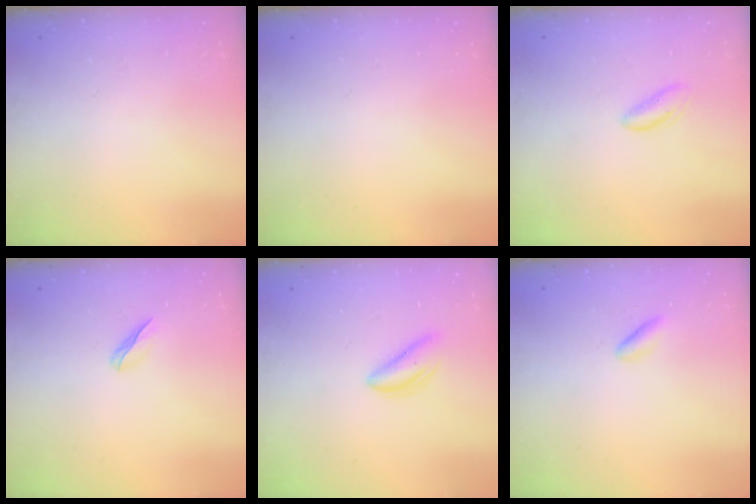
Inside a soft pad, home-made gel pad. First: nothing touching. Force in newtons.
{"total": 0.0}
{"total": 2.9, "press": 2.9, "slide": 0.3}
{"total": 3.0, "press": 2.8, "slide": 1.0}
{"total": 3.4, "press": 3.4, "slide": 0.2}
{"total": 1.1, "press": 0.9, "slide": 0.7}